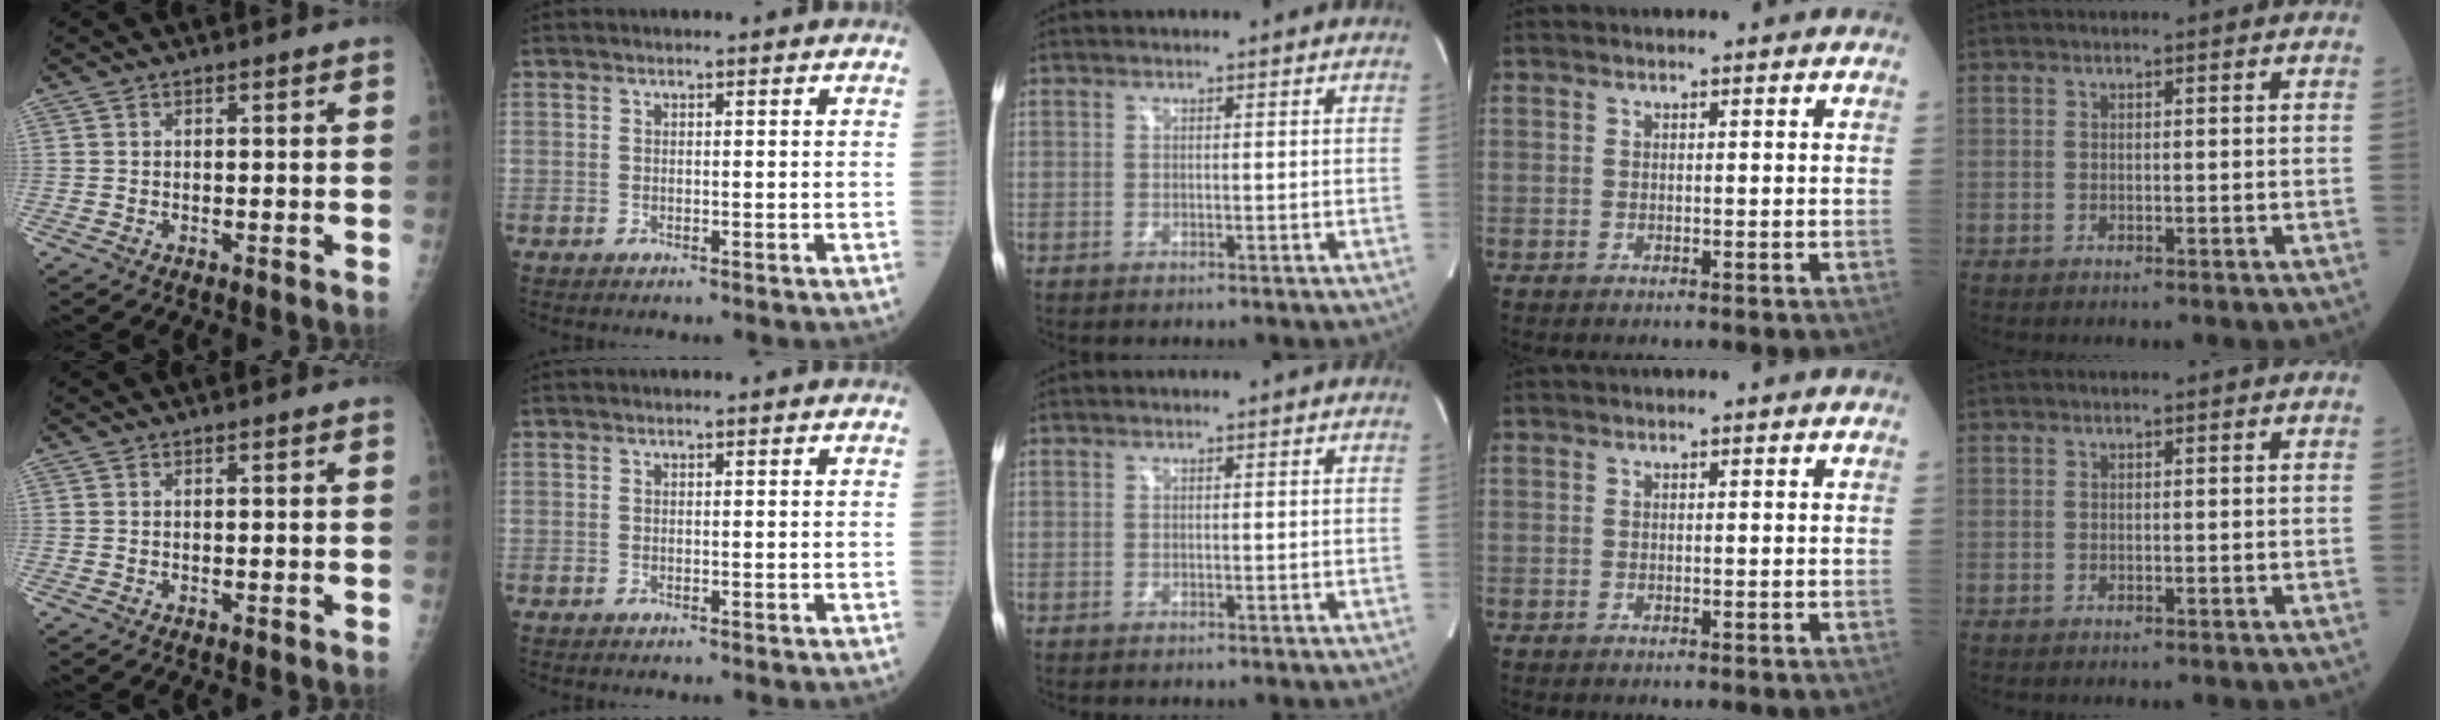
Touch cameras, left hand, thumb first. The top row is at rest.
{}